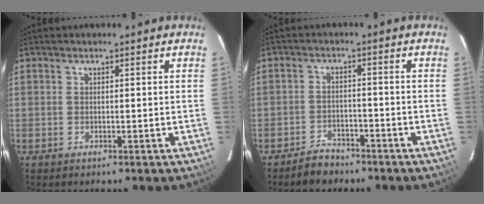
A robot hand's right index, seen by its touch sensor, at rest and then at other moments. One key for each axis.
{"total": 4.8, "fx": -4.0, "fy": 2.5, "fz": 0.8, "tx": -0.031, "ty": 0.014, "tz": -0.060}